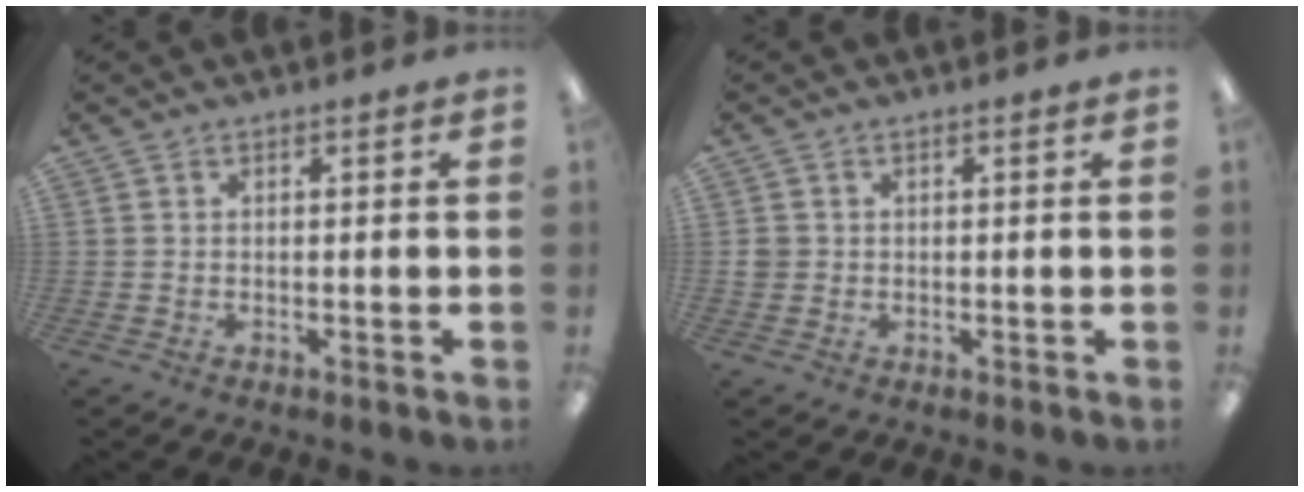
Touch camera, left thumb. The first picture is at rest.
{"total": 1.8, "force": [0.0, 1.8, 0.4], "torque": [-0.008, 0.004, -0.001]}